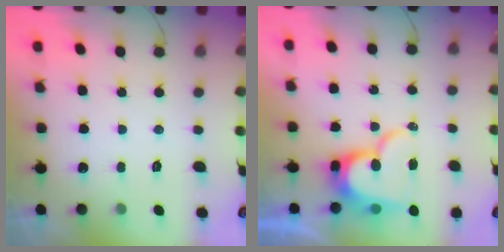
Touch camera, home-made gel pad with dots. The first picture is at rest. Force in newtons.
{"total": 15.6, "press": 15.5, "slide": 1.8}